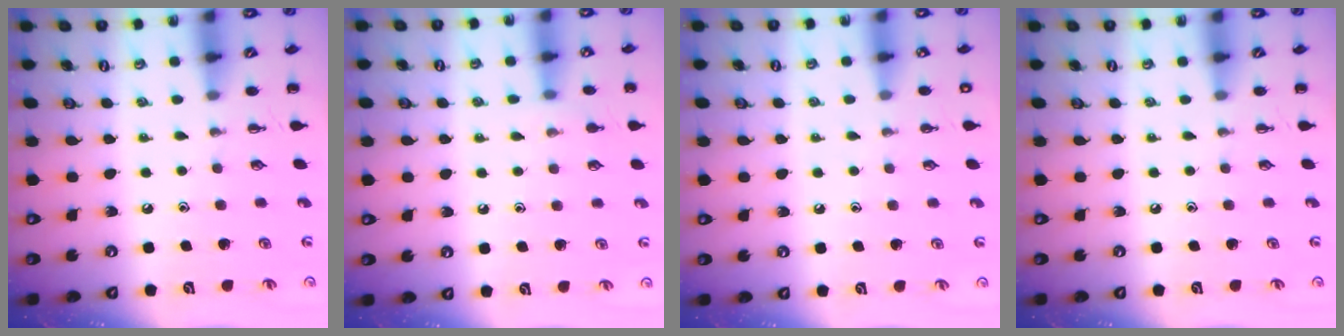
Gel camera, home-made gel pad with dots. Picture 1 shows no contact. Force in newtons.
{"total": 4.9, "press": 4.8, "slide": 1.2}
{"total": 1.3, "press": 1.3, "slide": 0.1}
{"total": 0.0}